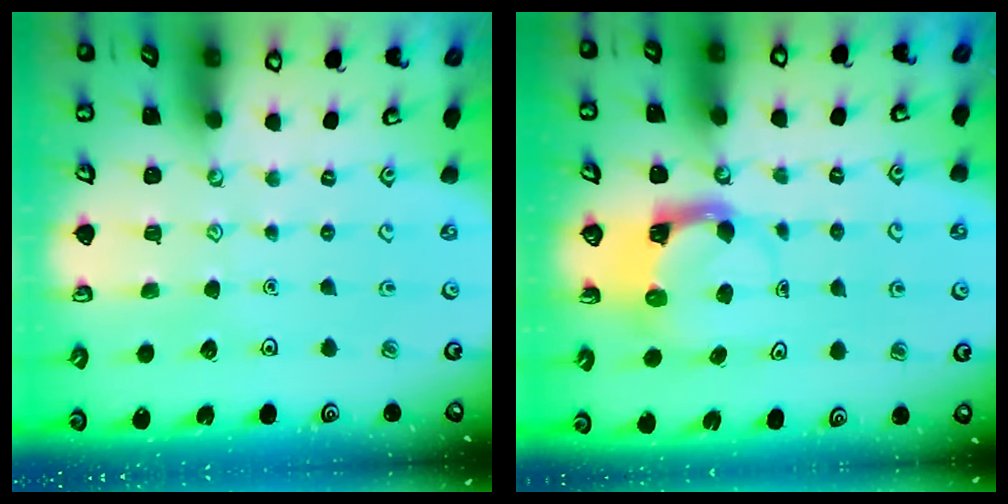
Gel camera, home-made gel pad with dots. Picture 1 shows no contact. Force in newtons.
{"total": 4.0, "press": 4.0, "slide": 0.4}